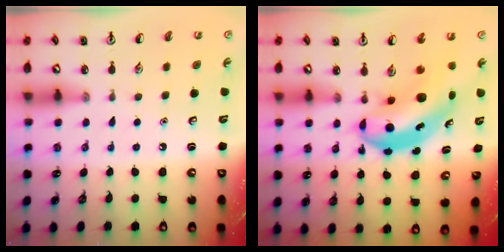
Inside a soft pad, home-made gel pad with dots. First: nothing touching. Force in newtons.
{"total": 8.4, "press": 8.2, "slide": 1.8}